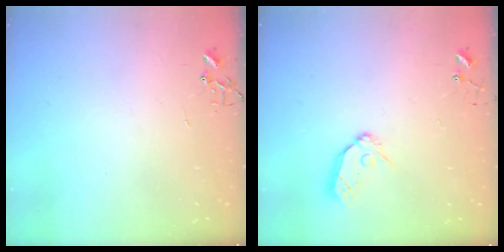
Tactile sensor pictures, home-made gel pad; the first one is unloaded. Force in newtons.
{"total": 9.5, "press": 9.5, "slide": 0.9}